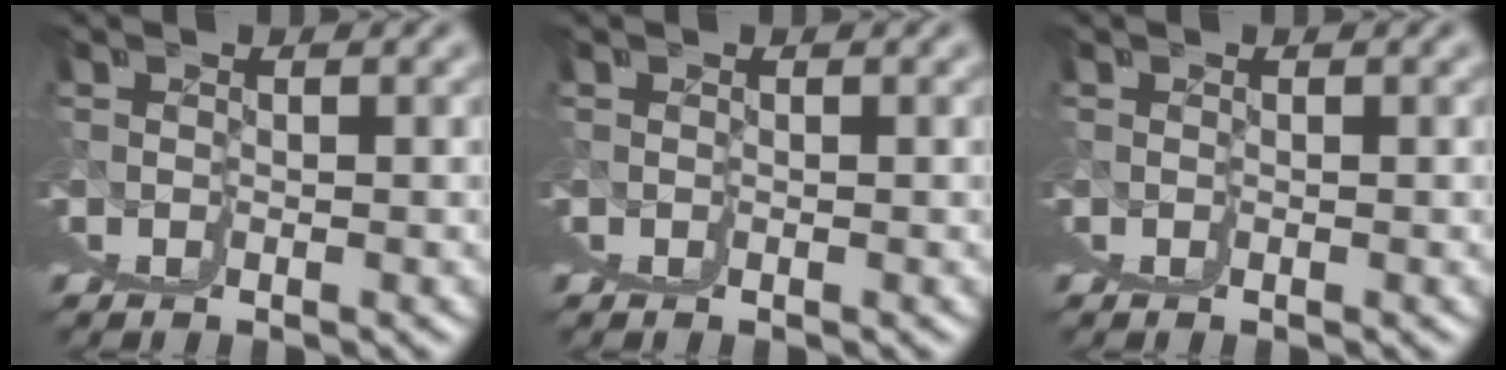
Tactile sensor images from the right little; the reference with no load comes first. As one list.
[{"total": 0.0}, {"total": 0.0}]